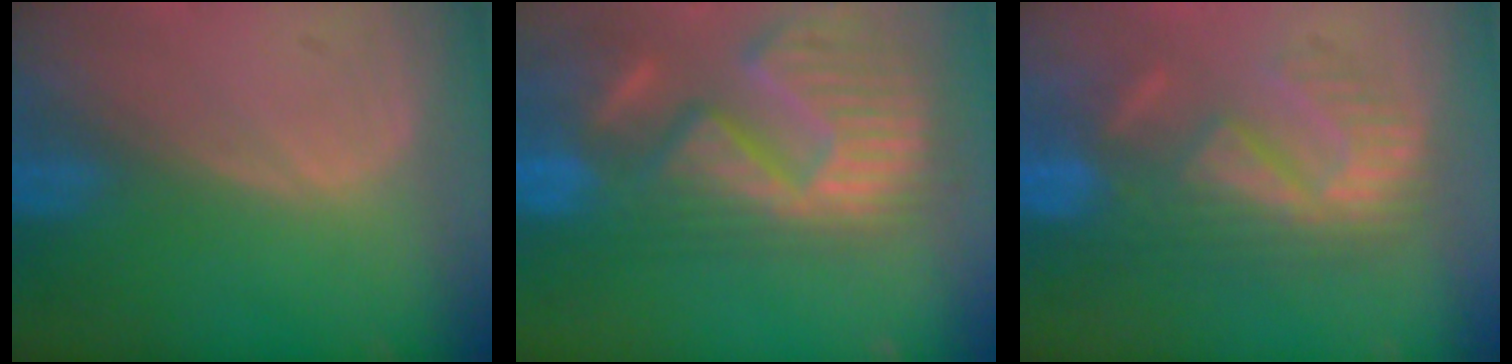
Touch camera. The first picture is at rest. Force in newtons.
{"total": 15.1, "press": 12.6, "slide": 8.3}
{"total": 8.8, "press": 8.7, "slide": 1.7}